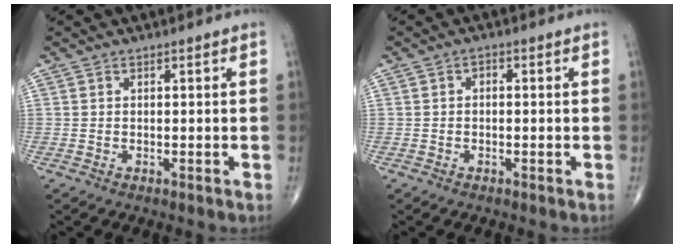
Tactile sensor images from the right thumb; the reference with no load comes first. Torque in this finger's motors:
{"motor_torque": [-0.33, -0.14, -0.07, -0.16, 0.00]}